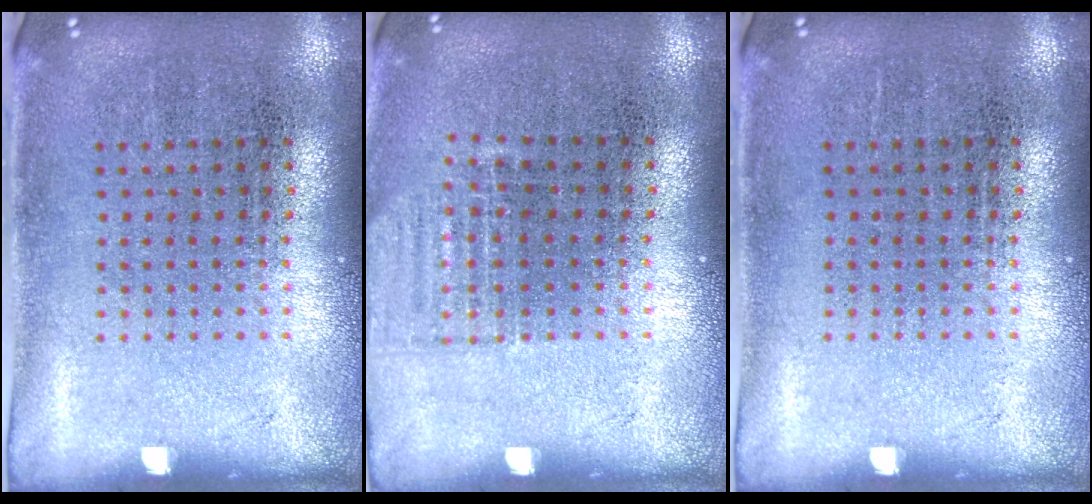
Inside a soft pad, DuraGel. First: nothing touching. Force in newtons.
{"total": 0.9, "press": 0.9, "slide": 0.1}
{"total": 0.0}